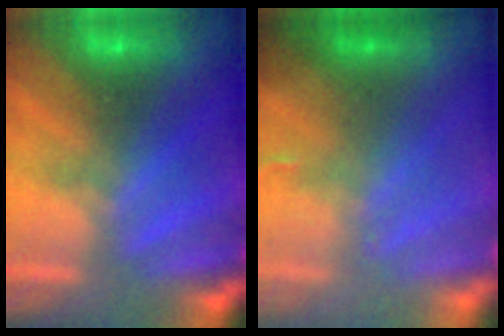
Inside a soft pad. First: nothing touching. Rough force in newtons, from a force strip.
{"total": 2.6}